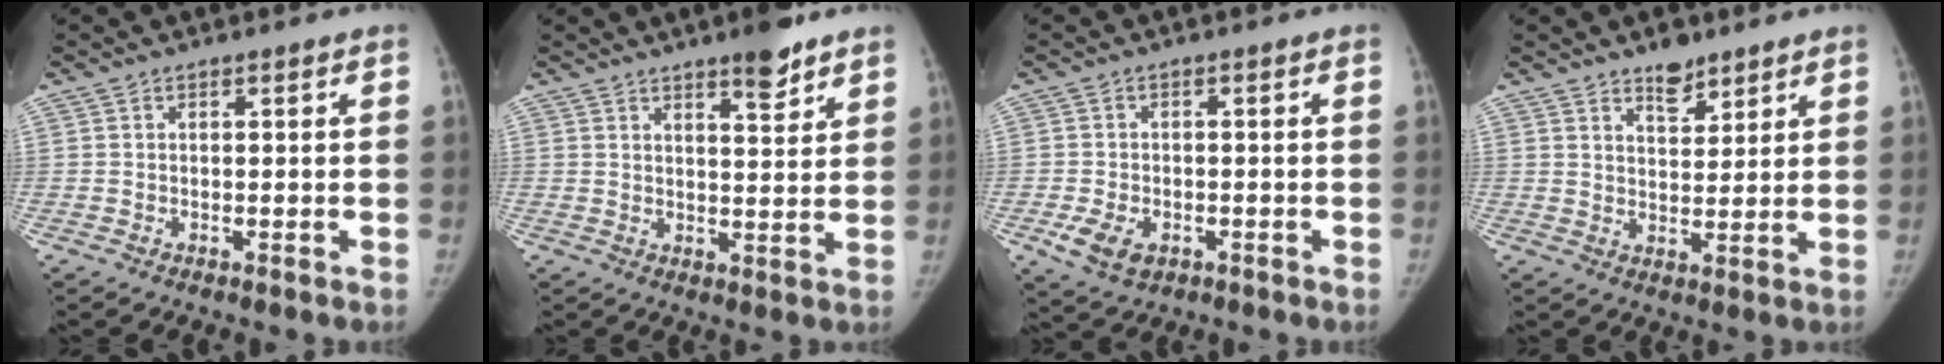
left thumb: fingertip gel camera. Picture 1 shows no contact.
{"total": 6.4, "force": [4.6, 1.6, 4.1], "torque": [-0.045, -0.030, 0.065]}
{"total": 5.7, "force": [-2.1, 3.8, 3.6], "torque": [-0.065, -0.001, -0.029]}
{"total": 5.4, "force": [4.1, 2.5, 2.5], "torque": [-0.018, -0.030, 0.069]}